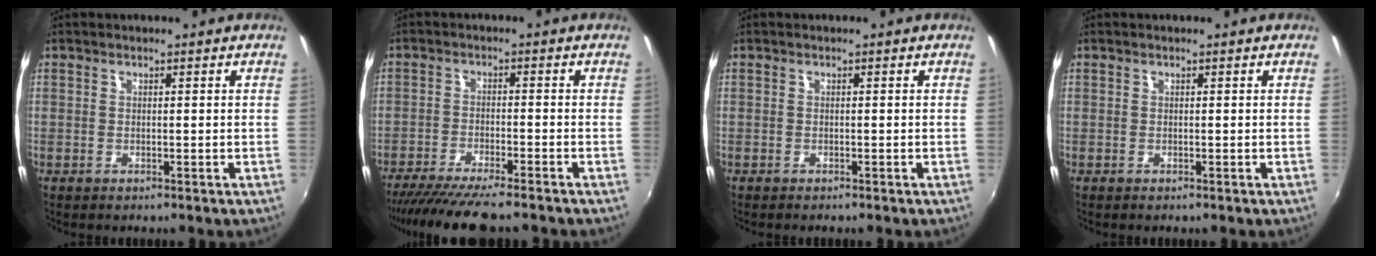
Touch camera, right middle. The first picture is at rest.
{"total": 11.6, "force": [-10.0, 0.7, 5.8], "torque": [-0.124, -0.032, -0.164]}
{"total": 0.5, "force": [-0.5, 0.1, 0.2], "torque": [-0.003, -0.004, -0.010]}
{"total": 0.0}